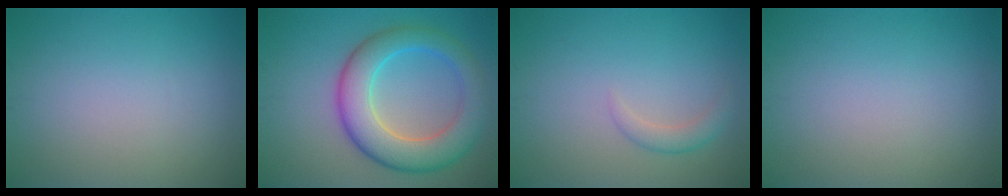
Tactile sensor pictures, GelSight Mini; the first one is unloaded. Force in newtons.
{"total": 8.0, "press": 8.0, "slide": 0.3}
{"total": 1.5, "press": 1.5, "slide": 0.1}
{"total": 0.0}